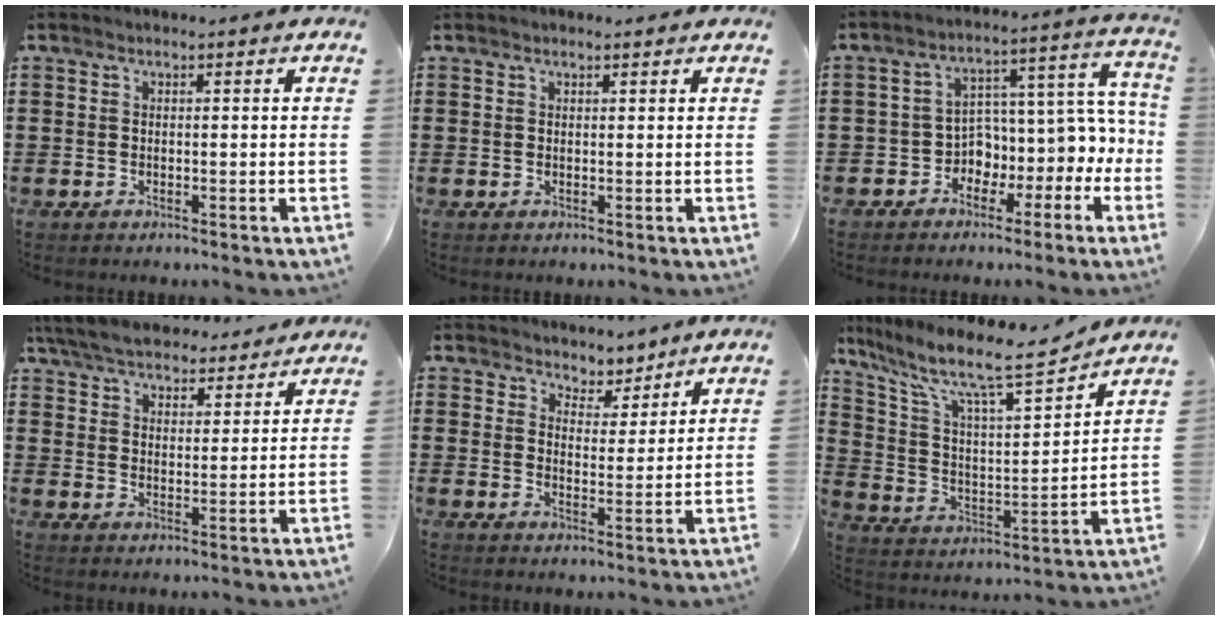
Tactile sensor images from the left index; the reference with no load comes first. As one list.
[{"total": 0.7, "force": [0.5, 0.4, 0.2], "torque": [-0.005, 0.003, 0.010]}, {"total": 3.7, "force": [-0.5, 3.4, 1.2], "torque": [-0.051, -0.034, -0.016]}, {"total": 6.2, "force": [5.8, 1.3, 1.6], "torque": [-0.057, -0.022, 0.105]}, {"total": 4.0, "force": [3.8, 1.4, -0.3], "torque": [-0.016, -0.012, 0.068]}, {"total": 10.4, "force": [7.9, 2.0, 6.4], "torque": [-0.156, -0.048, 0.130]}]